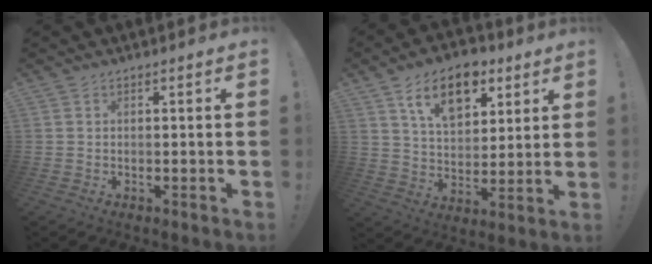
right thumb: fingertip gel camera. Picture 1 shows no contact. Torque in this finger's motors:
{"motor_torque": [-0.25, 0.53, 0.94, 0.60, 0.03]}